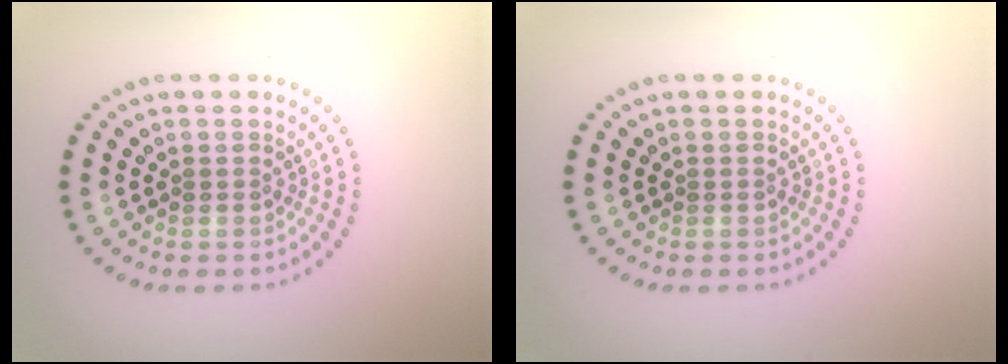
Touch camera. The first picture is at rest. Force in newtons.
{"total": 0.0}